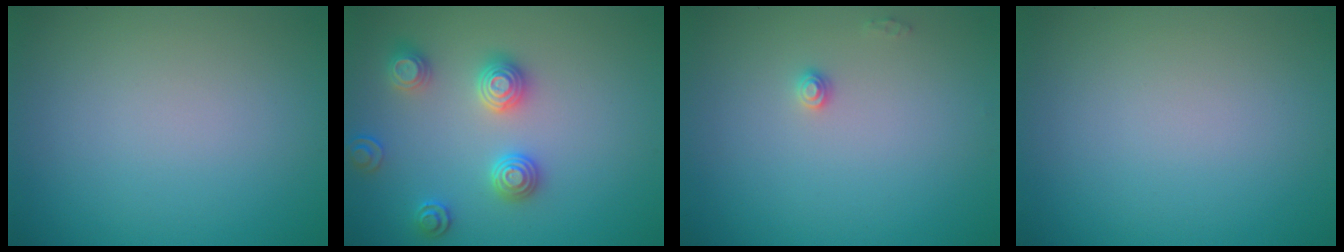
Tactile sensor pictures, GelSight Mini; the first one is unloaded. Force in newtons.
{"total": 3.3, "press": 3.3, "slide": 0.3}
{"total": 0.9, "press": 0.9, "slide": 0.1}
{"total": 0.0}